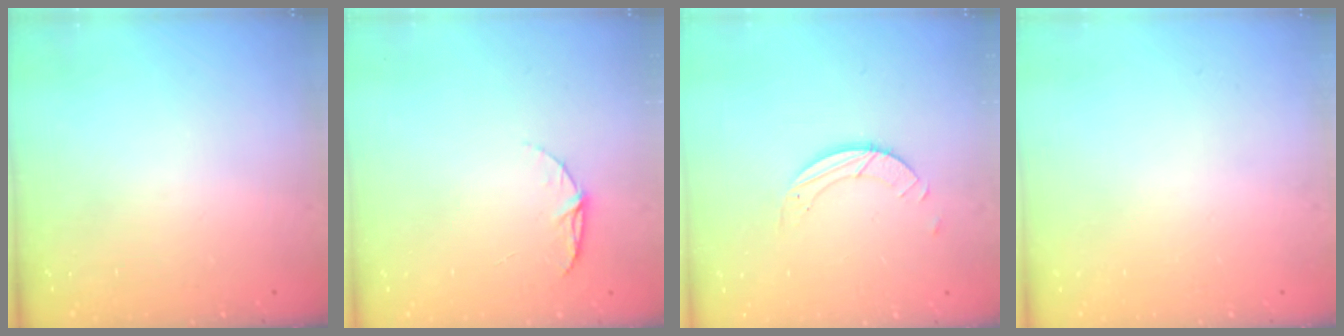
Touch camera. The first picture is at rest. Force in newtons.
{"total": 5.6, "press": 5.6, "slide": 0.5}
{"total": 3.2, "press": 3.2, "slide": 0.3}
{"total": 0.0}